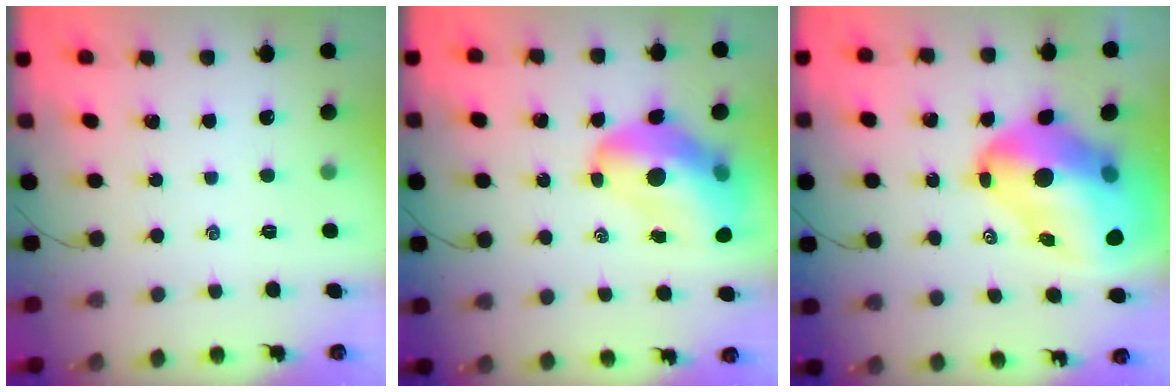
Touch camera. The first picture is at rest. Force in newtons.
{"total": 16.7, "press": 16.1, "slide": 4.6}
{"total": 21.8, "press": 20.9, "slide": 6.0}